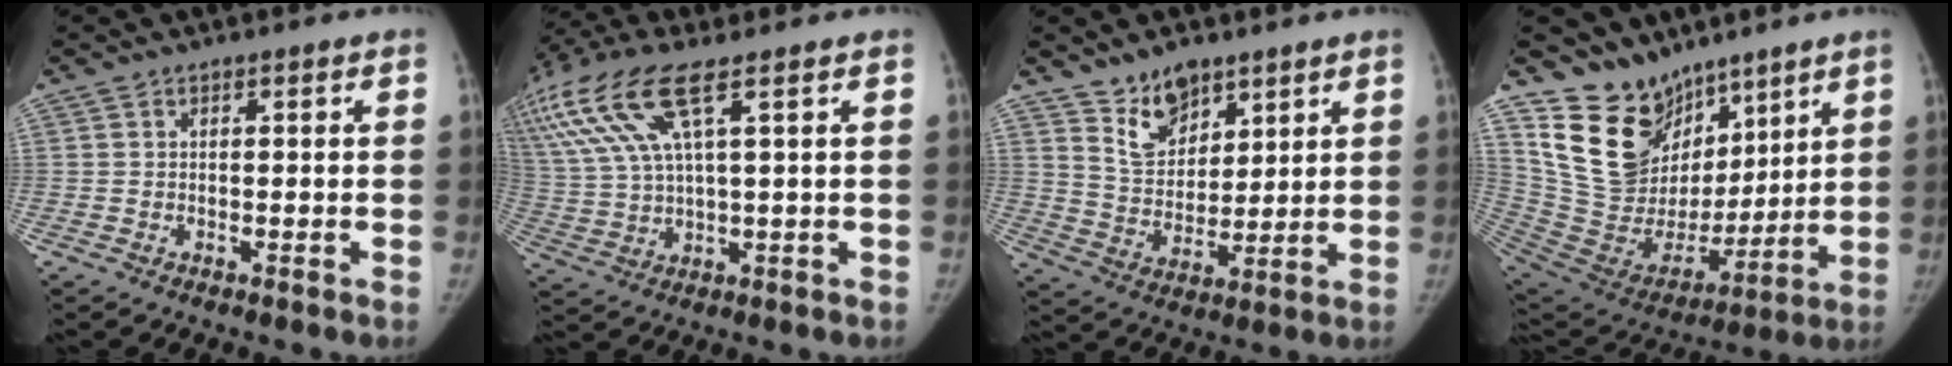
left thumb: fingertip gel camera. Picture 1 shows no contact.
{"total": 19.0, "force": [8.8, 6.4, 15.5], "torque": [-0.394, 0.011, 0.174]}
{"total": 8.9, "force": [6.4, 4.9, 3.8], "torque": [-0.033, -0.050, 0.123]}
{"total": 19.1, "force": [13.3, 12.0, 6.6], "torque": [-0.072, -0.067, 0.259]}